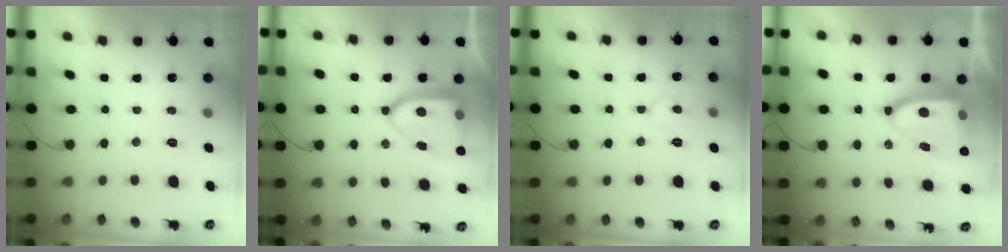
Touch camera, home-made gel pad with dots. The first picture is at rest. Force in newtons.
{"total": 14.3, "press": 14.2, "slide": 1.7}
{"total": 6.1, "press": 6.1, "slide": 0.4}
{"total": 12.8, "press": 12.8, "slide": 1.5}